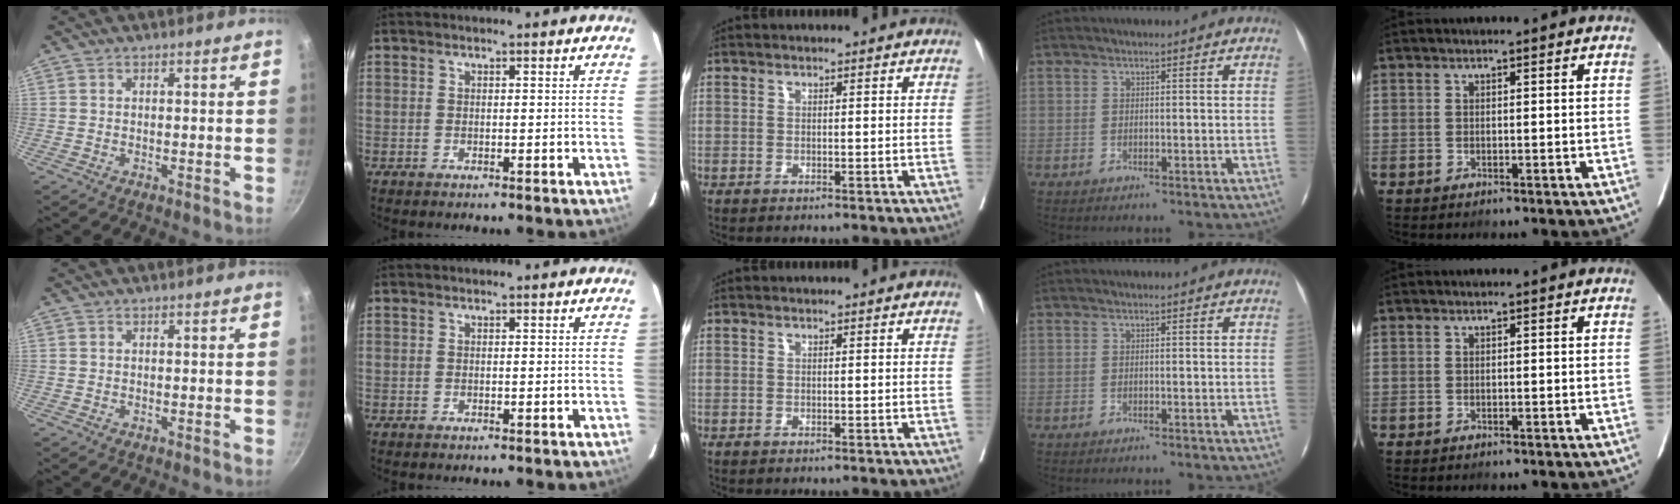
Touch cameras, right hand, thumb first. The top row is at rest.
{}